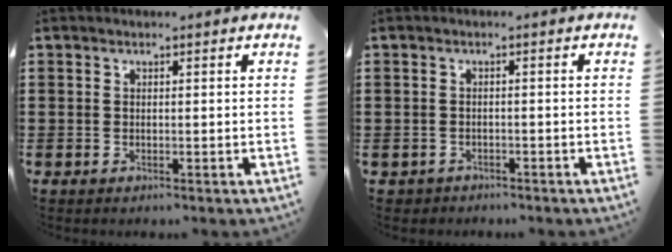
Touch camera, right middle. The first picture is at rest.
{"total": 1.1, "force": [-0.9, 0.5, -0.1], "torque": [-0.002, 0.003, -0.023]}